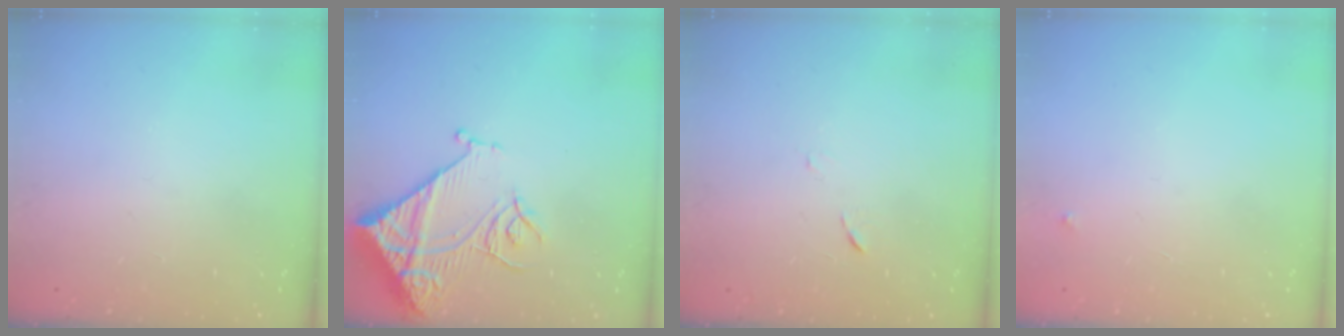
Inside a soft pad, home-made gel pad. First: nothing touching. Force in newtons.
{"total": 14.9, "press": 14.8, "slide": 1.6}
{"total": 5.0, "press": 4.9, "slide": 0.6}
{"total": 2.5, "press": 2.4, "slide": 0.4}